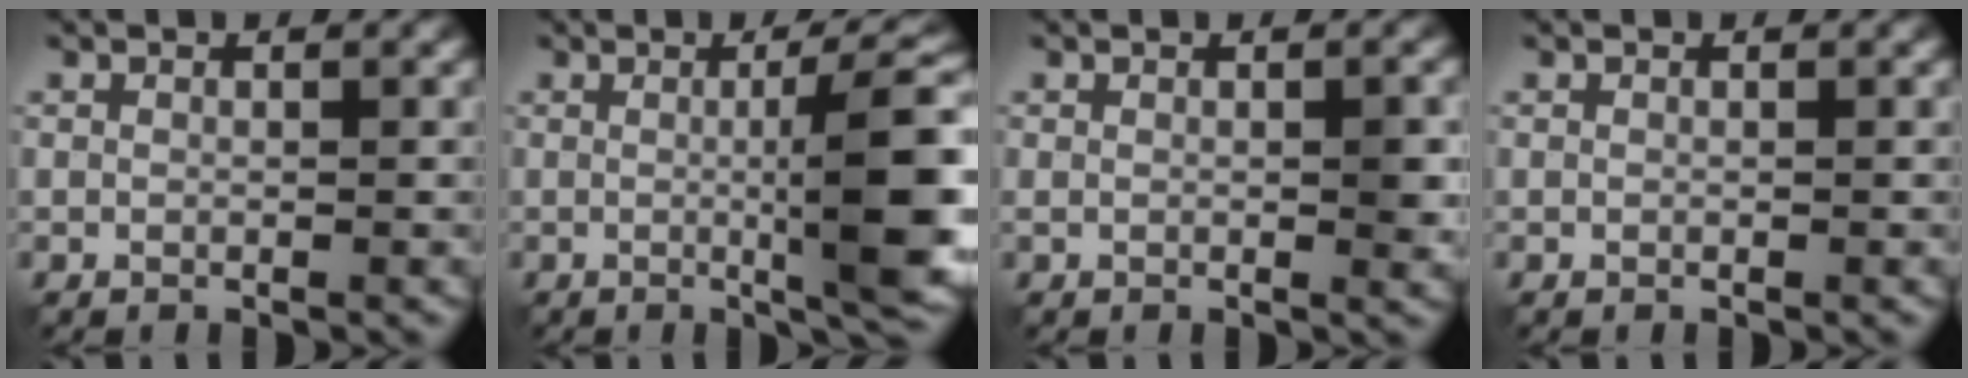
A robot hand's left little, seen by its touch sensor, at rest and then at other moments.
{"total": 9.2, "force": [-0.2, 1.8, 9.0], "torque": [-0.110, 0.005, -0.003]}
{"total": 2.0, "force": [0.2, 0.7, 1.9], "torque": [-0.031, -0.003, 0.006]}
{"total": 0.0}